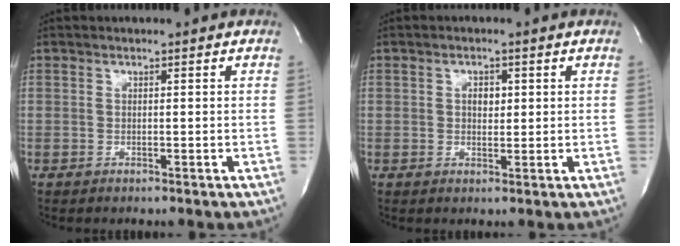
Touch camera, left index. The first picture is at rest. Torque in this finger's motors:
{"motor_torque": [0.14, 0.09, 0.01, 0.00]}